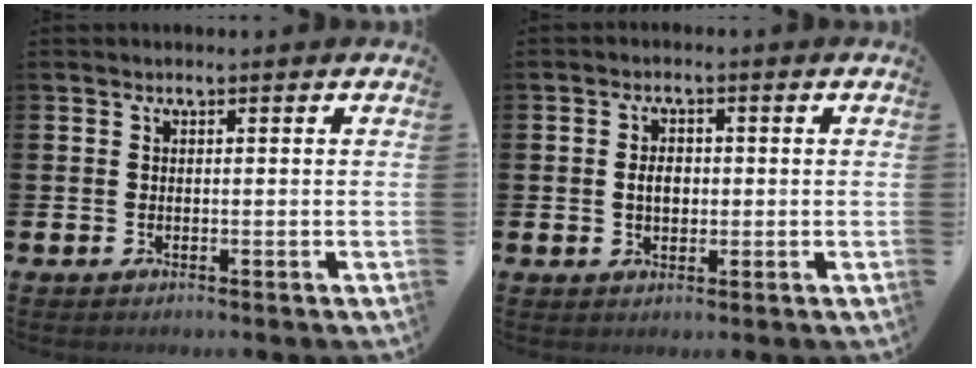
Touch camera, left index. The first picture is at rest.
{"total": 2.8, "force": [0.2, 1.9, 2.1], "torque": [-0.023, 0.002, -0.003]}